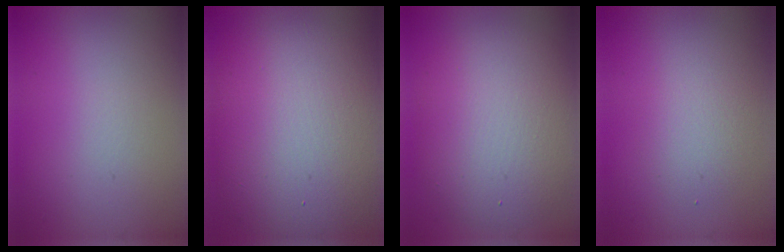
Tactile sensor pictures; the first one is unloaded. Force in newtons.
{"total": 13.2, "press": 13.2, "slide": 0.9}
{"total": 7.6, "press": 7.6, "slide": 0.2}
{"total": 2.2, "press": 2.2, "slide": 0.2}